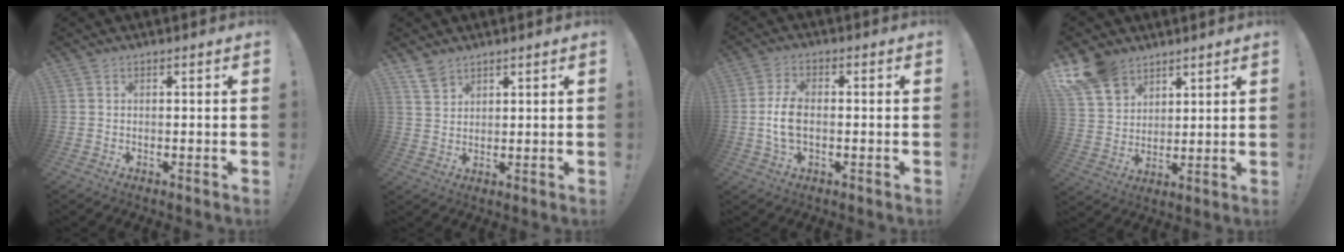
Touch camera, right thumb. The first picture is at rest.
{"total": 4.6, "force": [3.7, 2.5, 1.2], "torque": [-0.016, -0.024, 0.070]}
{"total": 7.3, "force": [-0.9, 4.1, 6.0], "torque": [-0.123, 0.001, -0.014]}
{"total": 12.0, "force": [8.5, 7.5, 4.1], "torque": [-0.082, -0.048, 0.168]}